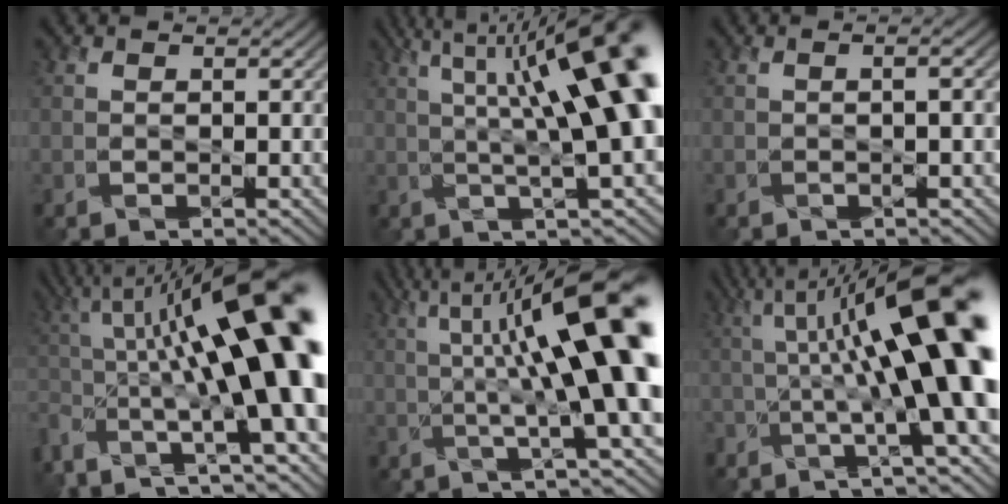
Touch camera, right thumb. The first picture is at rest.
{"total": 15.4, "force": [3.8, 3.9, 14.4], "torque": [-0.211, 0.022, 0.071]}
{"total": 1.9, "force": [-0.1, 0.6, 1.8], "torque": [-0.024, 0.006, -0.002]}
{"total": 20.9, "force": [-2.6, 6.3, 19.8], "torque": [-0.302, 0.006, -0.052]}
{"total": 15.7, "force": [2.1, 3.4, 15.1], "torque": [-0.215, 0.012, 0.045]}
{"total": 16.3, "force": [0.9, 4.3, 15.7], "torque": [-0.224, 0.010, 0.017]}